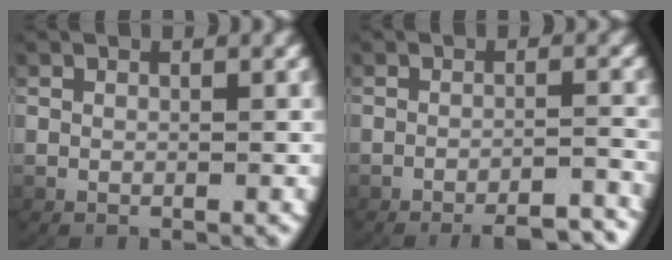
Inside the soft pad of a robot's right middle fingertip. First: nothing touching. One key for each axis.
{"total": 6.7, "fx": -6.2, "fy": 1.4, "fz": 2.1, "tx": -0.022, "ty": -0.008, "tz": -0.094}